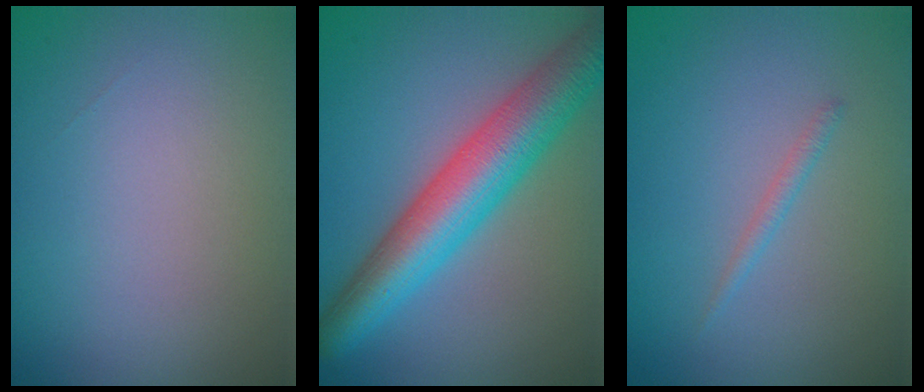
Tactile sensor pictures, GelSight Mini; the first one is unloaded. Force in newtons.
{"total": 7.9, "press": 7.9, "slide": 0.2}
{"total": 0.8, "press": 0.8, "slide": 0.0}